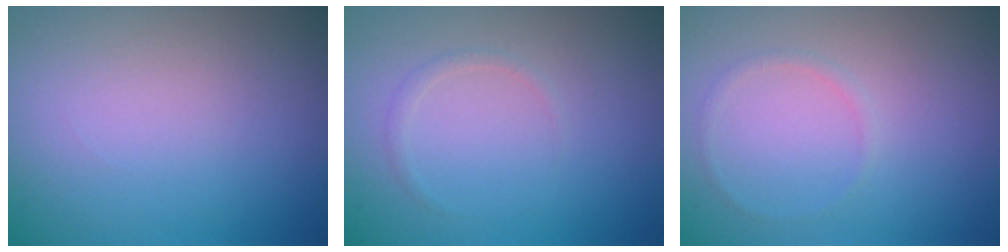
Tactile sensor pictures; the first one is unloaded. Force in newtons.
{"total": 0.7, "press": 0.7, "slide": 0.1}
{"total": 0.6, "press": 0.6, "slide": 0.1}